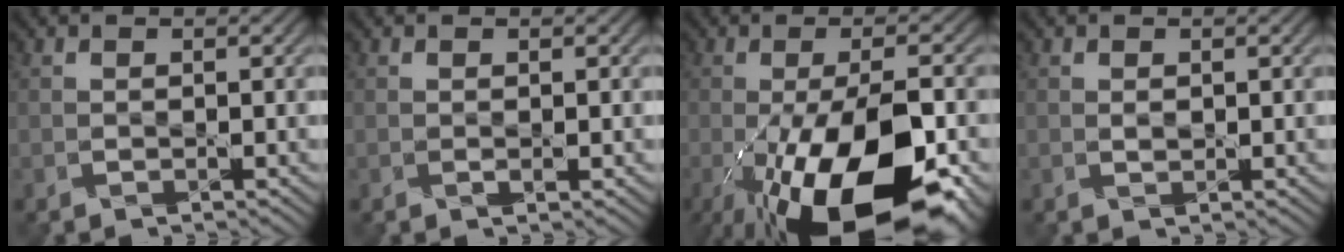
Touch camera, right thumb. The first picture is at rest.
{"total": 0.5, "force": [0.1, 0.2, 0.5], "torque": [-0.008, -0.003, 0.001]}
{"total": 17.7, "force": [-6.9, 6.9, 14.8], "torque": [-0.259, -0.021, -0.106]}
{"total": 0.7, "force": [0.3, 0.5, 0.5], "torque": [-0.009, -0.001, 0.004]}